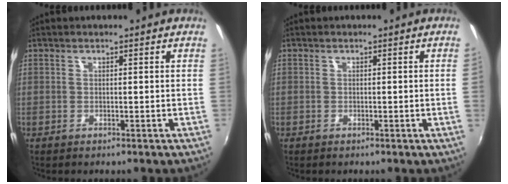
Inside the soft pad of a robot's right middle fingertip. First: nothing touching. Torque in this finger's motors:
{"motor_torque": [1.11, -1.02, 0.08, -0.21]}